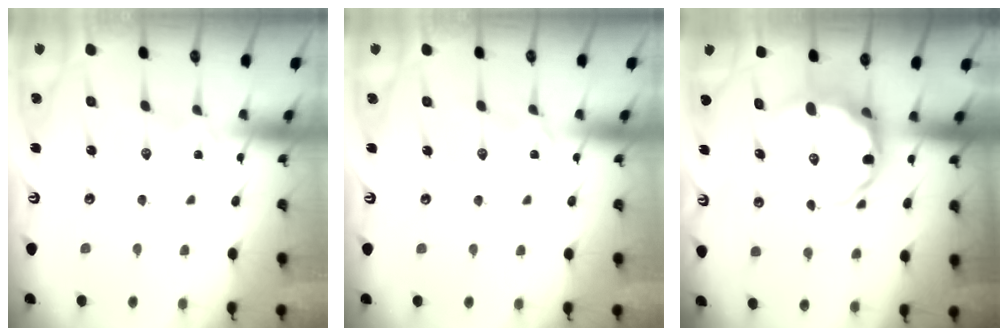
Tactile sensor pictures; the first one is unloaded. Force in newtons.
{"total": 0.8, "press": 0.7, "slide": 0.3}
{"total": 7.4, "press": 7.0, "slide": 2.2}